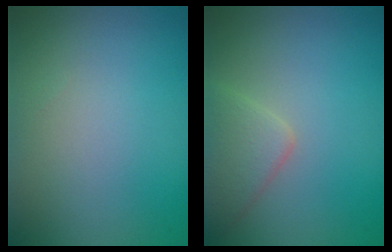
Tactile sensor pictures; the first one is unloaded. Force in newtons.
{"total": 2.8, "press": 2.8, "slide": 0.2}